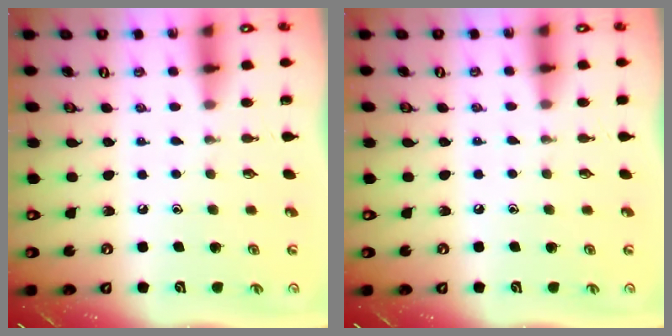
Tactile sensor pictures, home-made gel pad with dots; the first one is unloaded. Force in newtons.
{"total": 3.2, "press": 3.2, "slide": 0.5}